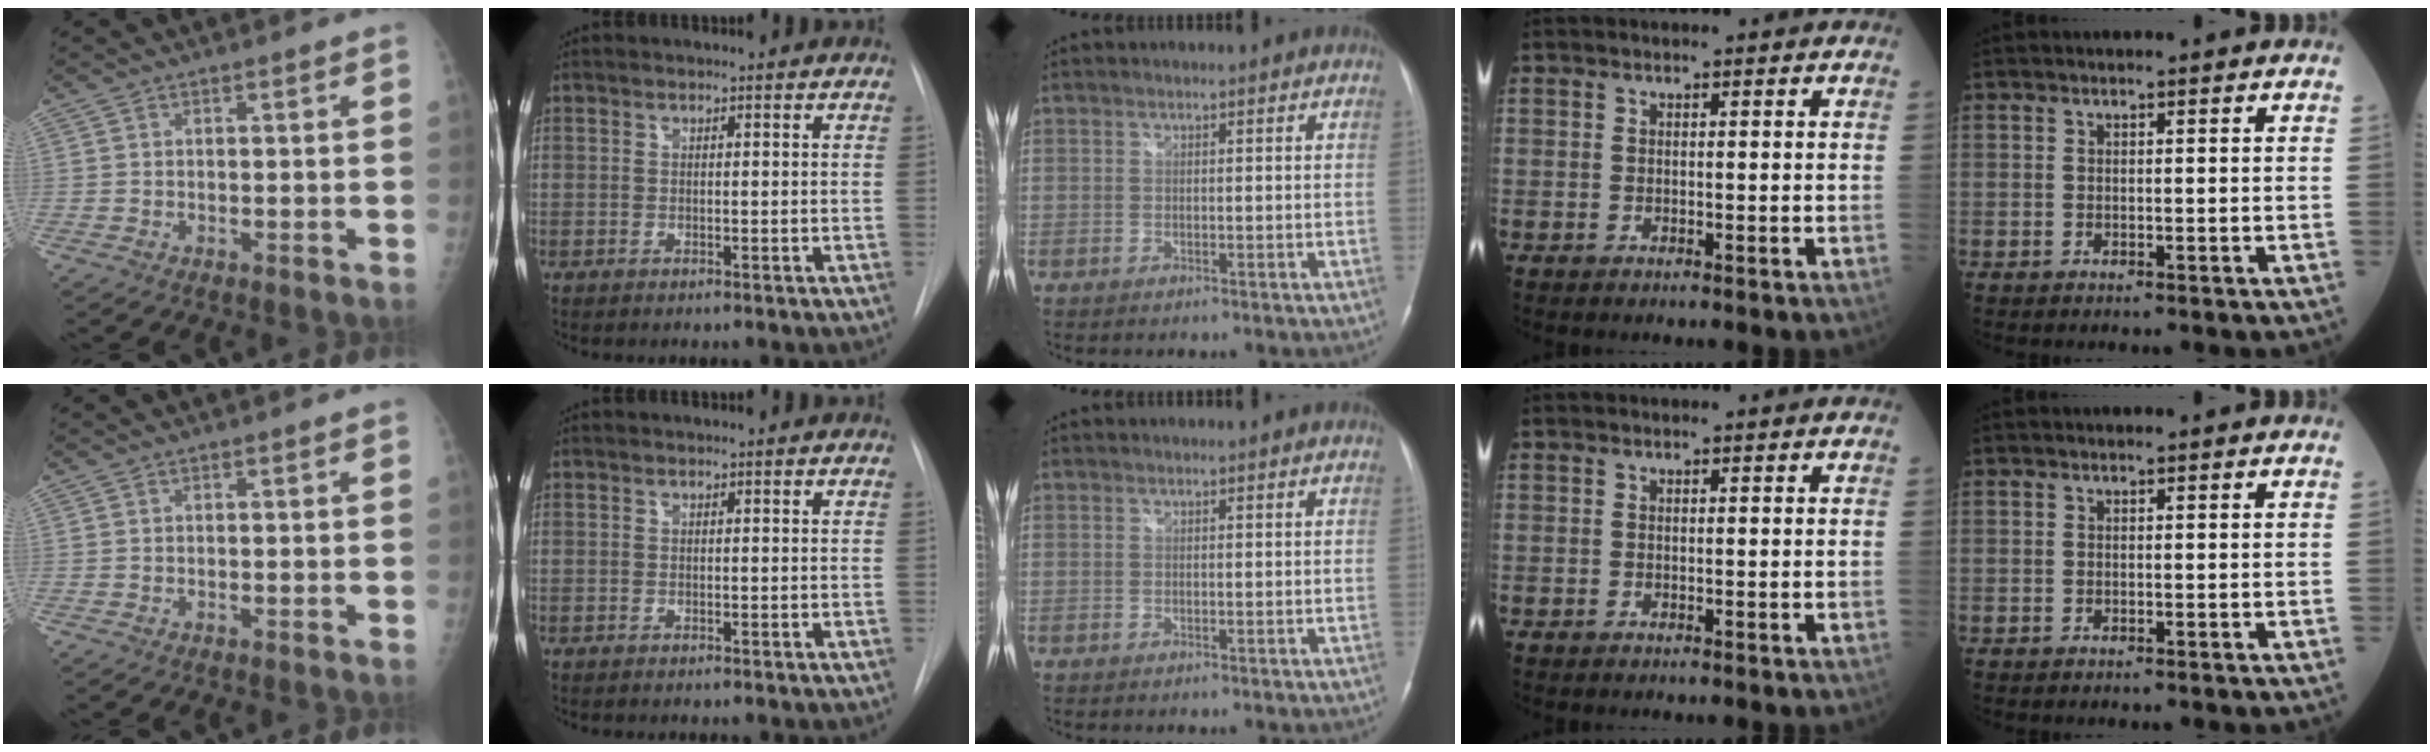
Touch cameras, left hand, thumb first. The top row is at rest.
{}